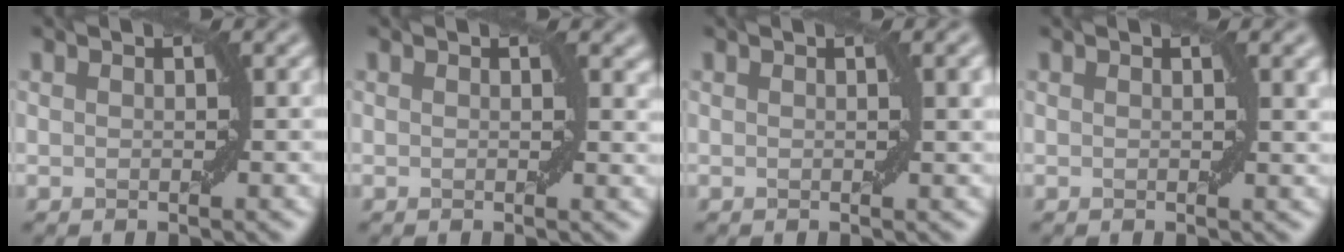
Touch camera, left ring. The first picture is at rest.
{"total": 1.3, "force": [0.7, 0.6, 0.9], "torque": [-0.005, -0.003, 0.011]}
{"total": 1.8, "force": [0.6, 0.3, 1.7], "torque": [-0.017, 0.003, 0.011]}
{"total": 1.5, "force": [0.6, 0.2, 1.3], "torque": [-0.013, 0.000, 0.011]}